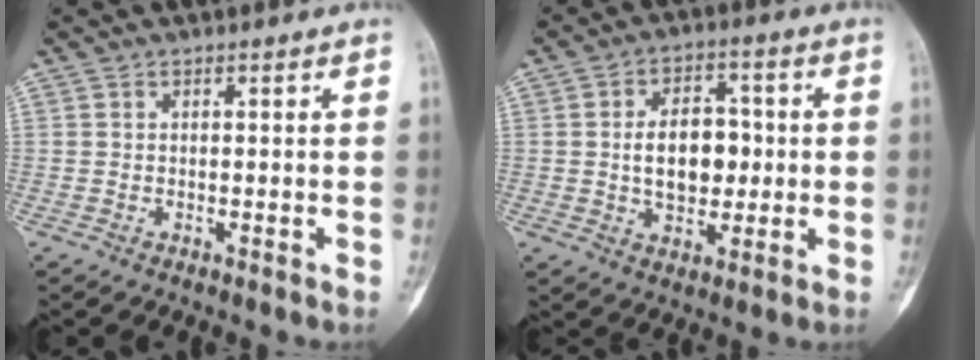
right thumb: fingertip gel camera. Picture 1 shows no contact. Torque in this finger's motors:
{"motor_torque": [0.21, 1.17, 0.59, -0.57, 0.34]}